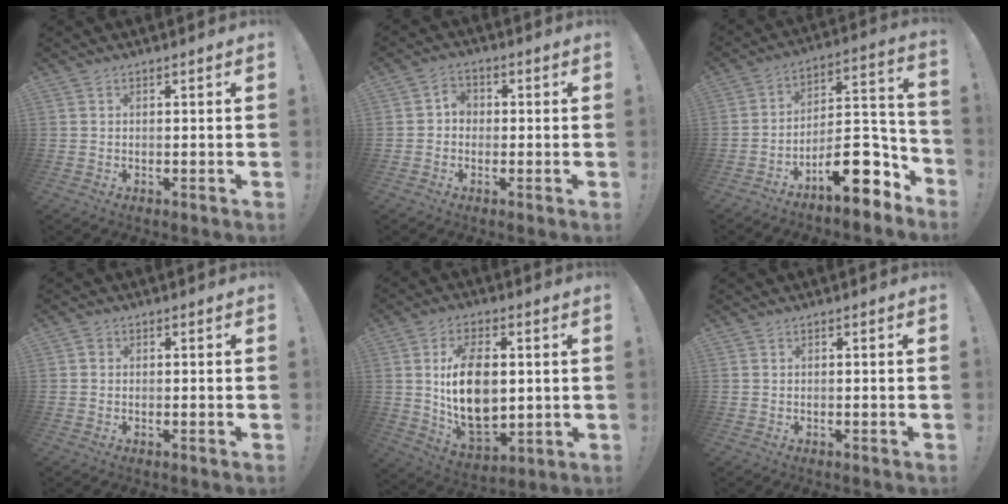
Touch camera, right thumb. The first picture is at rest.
{"total": 3.7, "force": [-0.9, 3.1, 1.8], "torque": [-0.032, 0.013, -0.016]}
{"total": 17.0, "force": [-9.6, 7.5, 11.9], "torque": [-0.148, 0.060, -0.149]}
{"total": 0.9, "force": [0.0, 0.8, 0.5], "torque": [0.000, 0.002, -0.001]}
{"total": 16.4, "force": [2.2, 10.3, 12.6], "torque": [-0.218, -0.012, 0.040]}
{"total": 0.0}